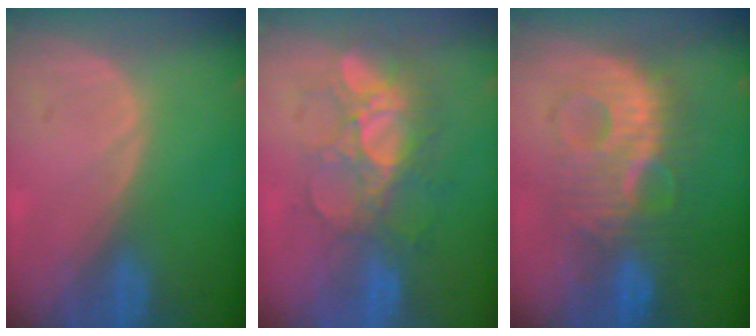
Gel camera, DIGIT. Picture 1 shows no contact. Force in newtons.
{"total": 8.7, "press": 7.8, "slide": 3.7}
{"total": 9.4, "press": 9.4, "slide": 0.8}